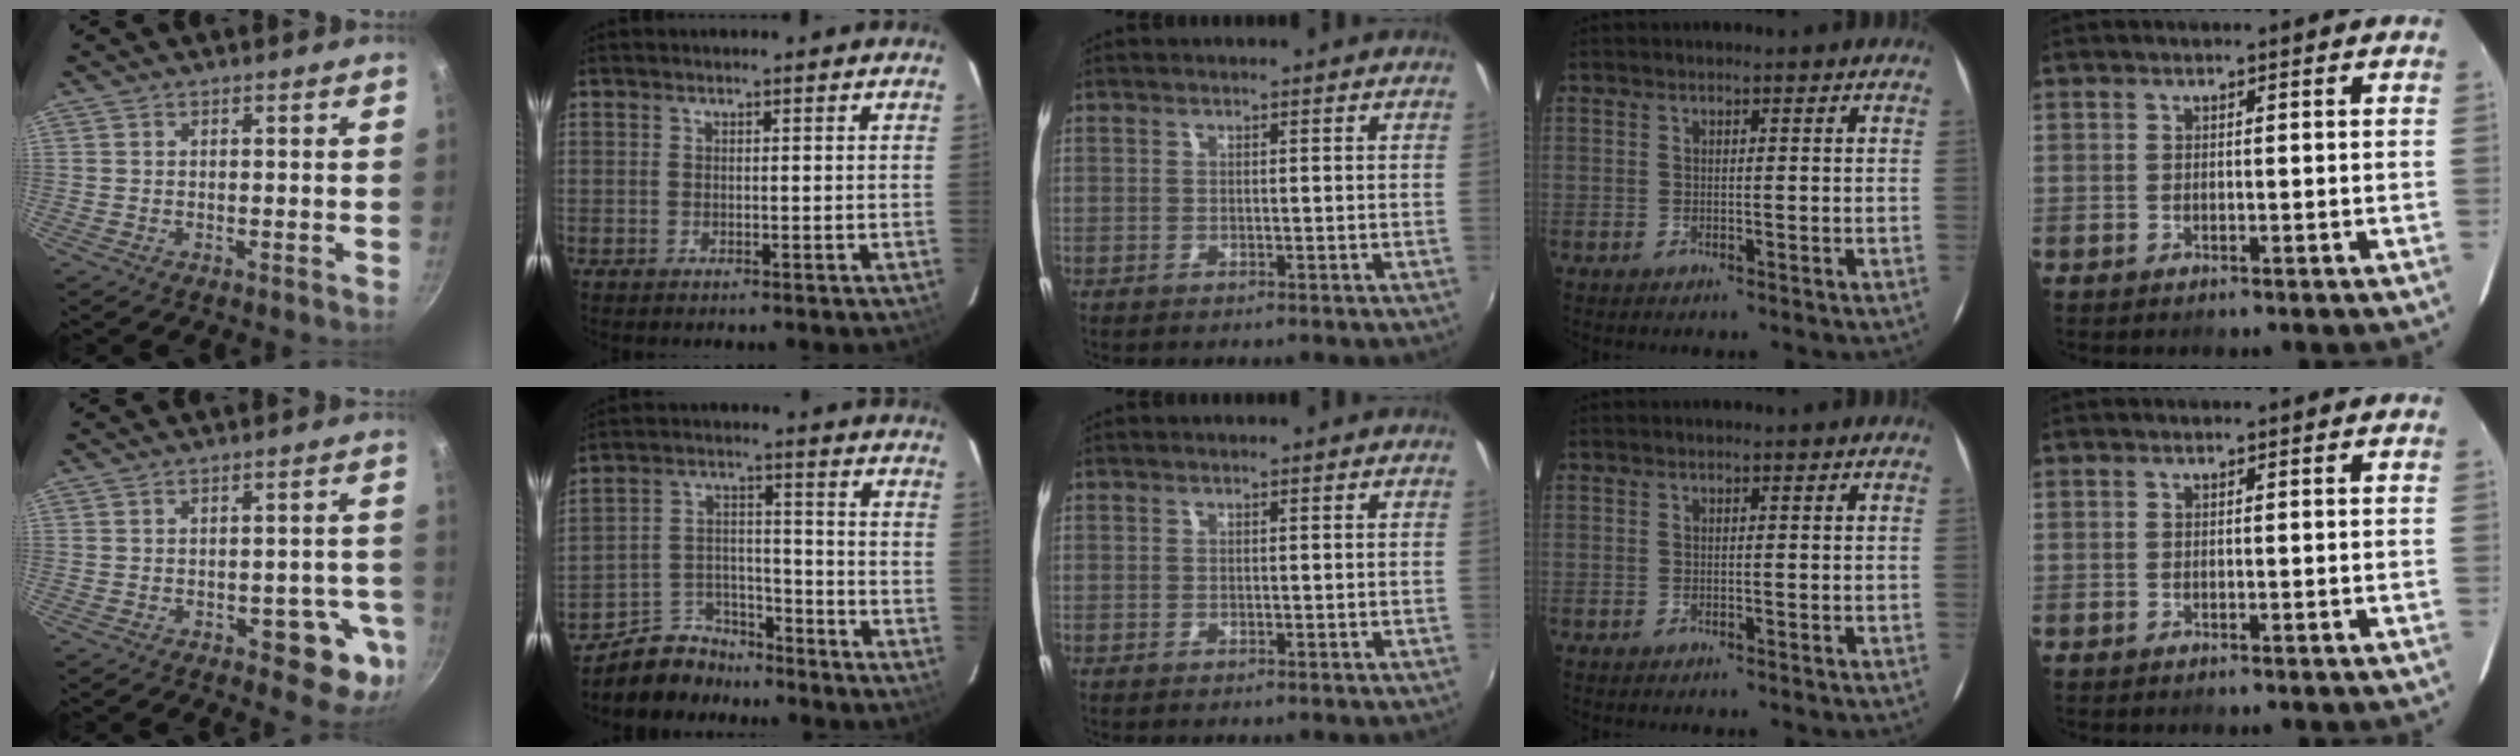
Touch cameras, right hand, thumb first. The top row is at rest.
{"thumb": {"total": 9.5, "force": [-3.3, 5.1, 7.3], "torque": [-0.035, 0.018, -0.037]}, "index": {"total": 8.9, "force": [-7.6, 4.5, 0.5], "torque": [-0.023, 0.037, -0.127]}}